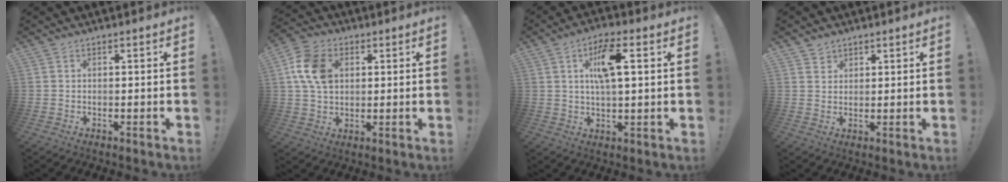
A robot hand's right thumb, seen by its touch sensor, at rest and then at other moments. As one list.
[{"total": 12.5, "force": [2.9, 9.2, 7.9], "torque": [-0.133, 0.010, 0.057]}, {"total": 10.6, "force": [3.2, 3.9, 9.3], "torque": [-0.151, 0.002, 0.052]}, {"total": 2.5, "force": [2.1, 1.4, 0.0], "torque": [0.006, -0.014, 0.037]}]